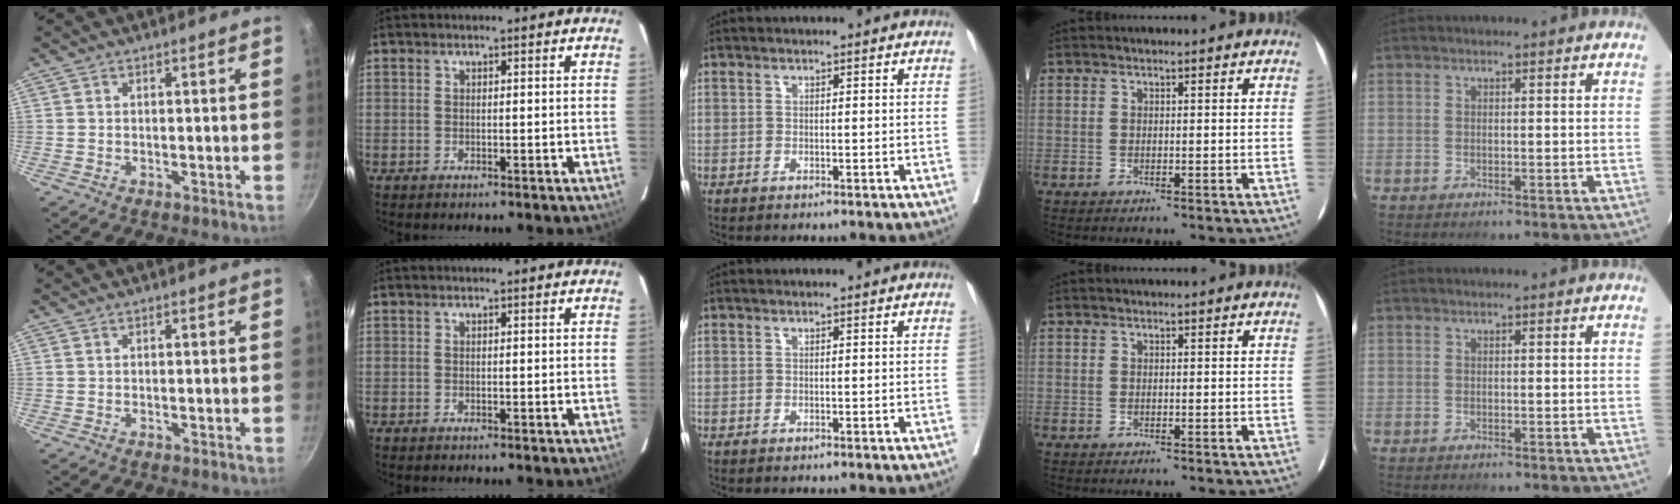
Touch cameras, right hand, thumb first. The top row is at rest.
{}